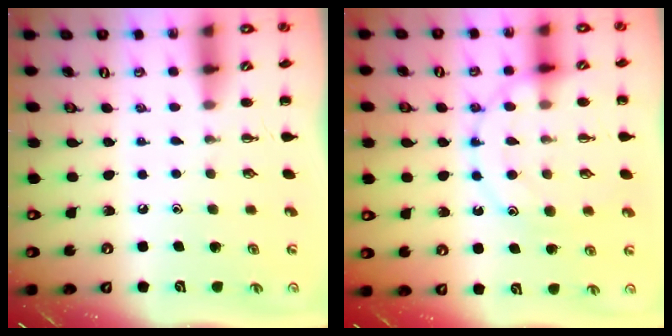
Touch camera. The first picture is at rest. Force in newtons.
{"total": 15.1, "press": 15.0, "slide": 1.4}